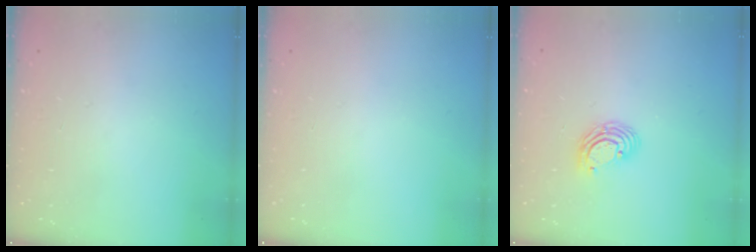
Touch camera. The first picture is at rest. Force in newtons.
{"total": 0.0}
{"total": 6.0, "press": 6.0, "slide": 0.4}